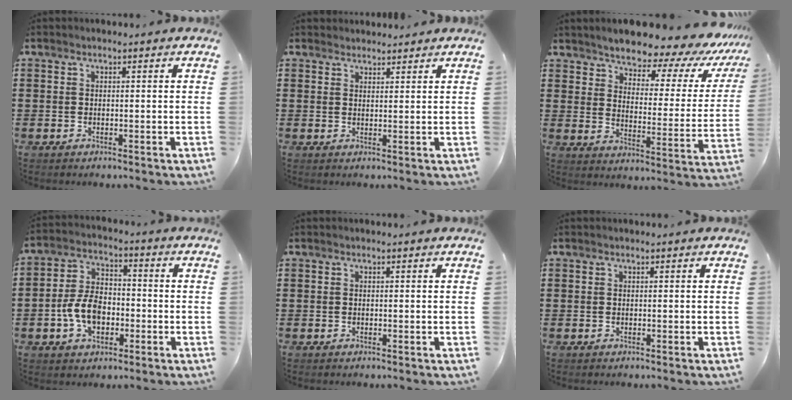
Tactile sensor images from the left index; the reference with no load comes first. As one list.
[{"total": 1.9, "force": [1.8, 0.5, -0.2], "torque": [-0.001, 0.002, 0.036]}, {"total": 7.2, "force": [6.8, 1.3, 2.2], "torque": [-0.062, -0.055, 0.113]}, {"total": 7.8, "force": [-2.3, 5.0, 5.5], "torque": [-0.131, 0.006, -0.049]}, {"total": 0.0}, {"total": 0.0}]